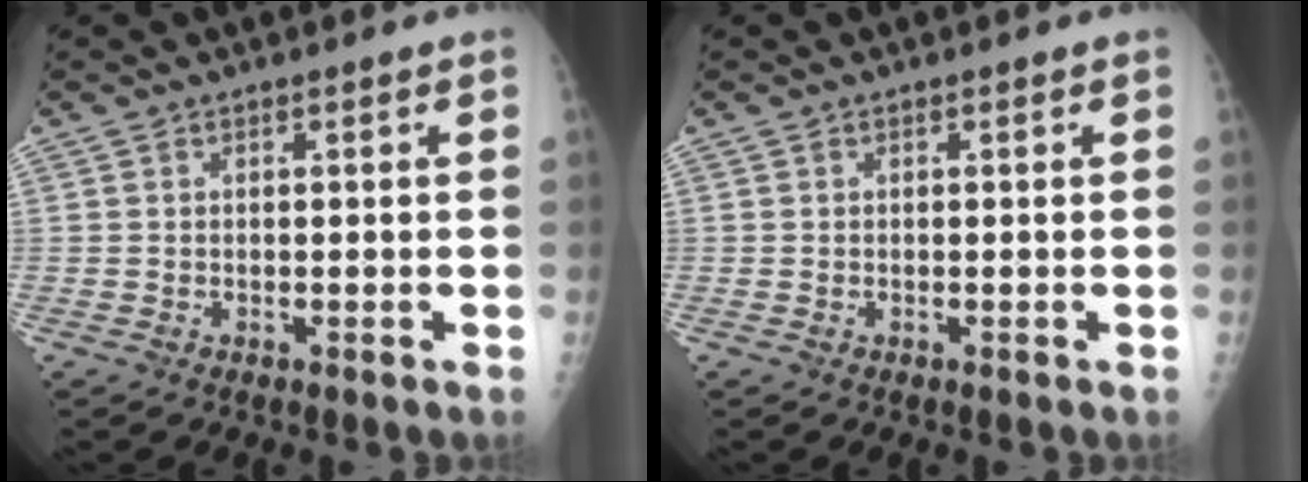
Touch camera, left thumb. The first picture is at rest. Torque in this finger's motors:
{"motor_torque": [0.00, 0.00, 0.00, 0.00, 0.00]}